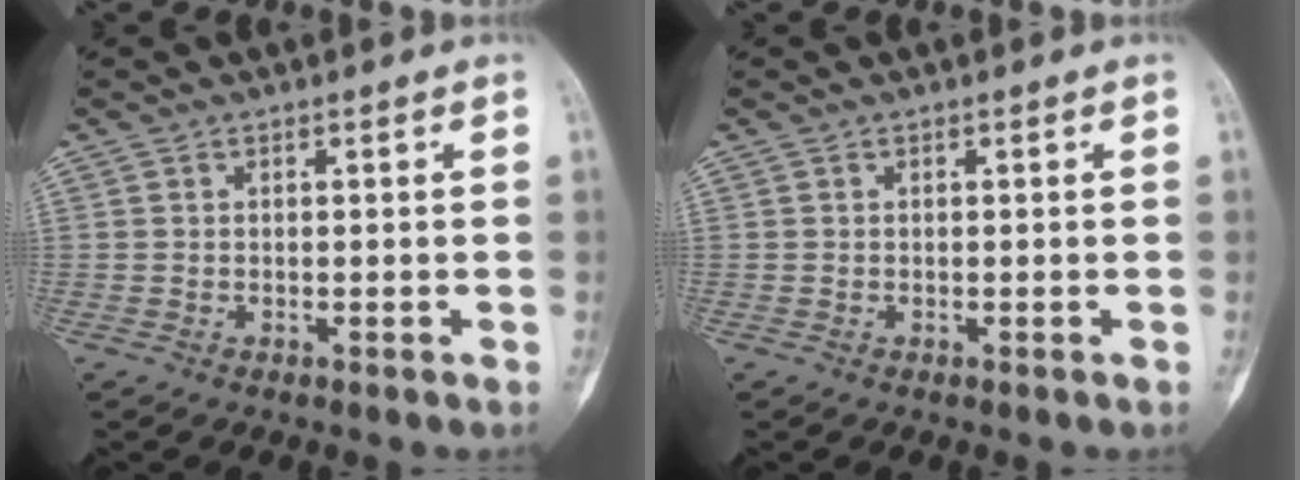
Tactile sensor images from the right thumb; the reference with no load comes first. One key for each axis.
{"total": 0.0}